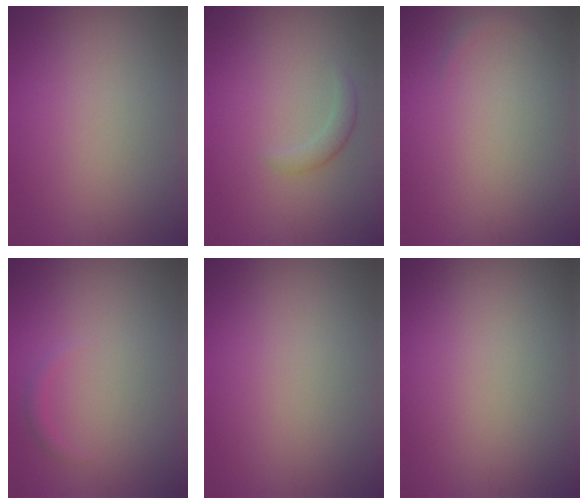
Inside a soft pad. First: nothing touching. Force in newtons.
{"total": 1.6, "press": 1.6, "slide": 0.1}
{"total": 0.5, "press": 0.5, "slide": 0.1}
{"total": 0.8, "press": 0.8, "slide": 0.1}
{"total": 0.0}
{"total": 0.0}